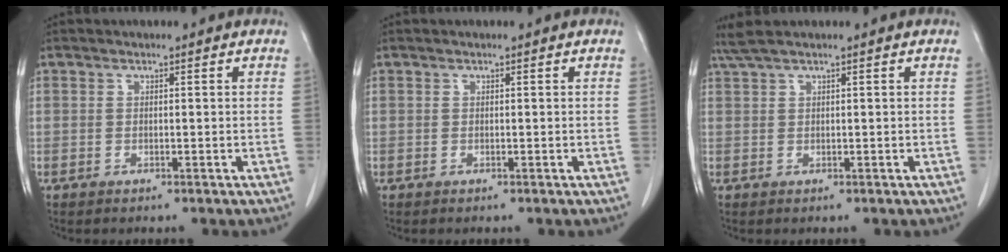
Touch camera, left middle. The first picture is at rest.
{"total": 0.0}
{"total": 2.3, "force": [1.9, -0.2, 1.3], "torque": [-0.035, 0.020, 0.042]}